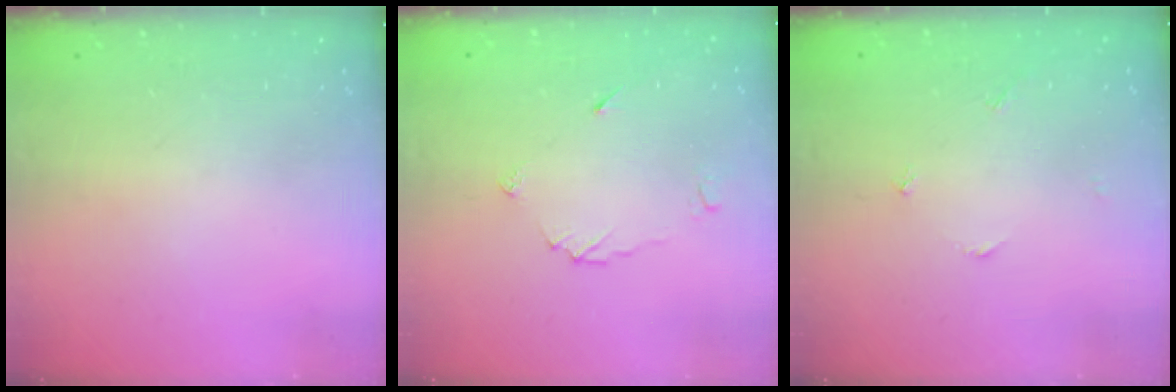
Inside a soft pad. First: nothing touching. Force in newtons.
{"total": 3.9, "press": 3.8, "slide": 0.5}
{"total": 1.5, "press": 1.5, "slide": 0.2}